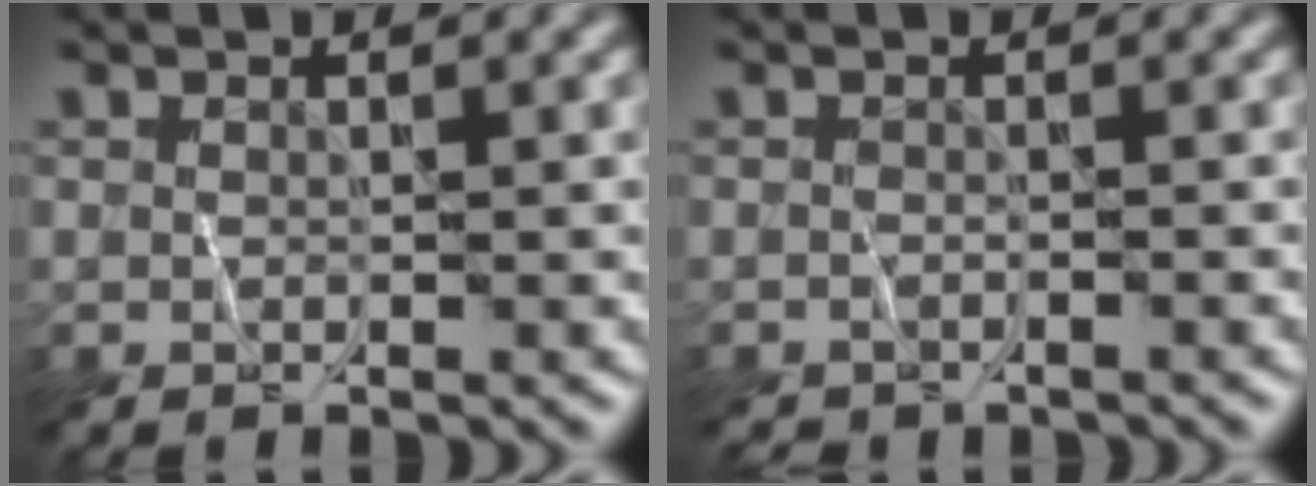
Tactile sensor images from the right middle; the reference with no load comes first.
{"total": 1.2, "force": [-1.2, -0.1, -0.3], "torque": [0.008, -0.005, -0.020]}